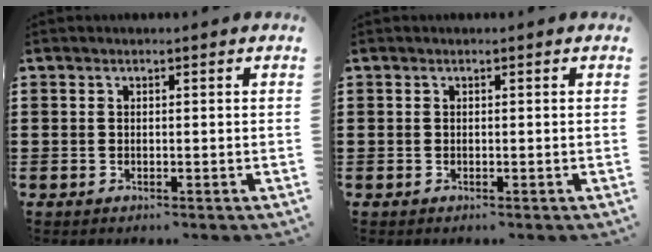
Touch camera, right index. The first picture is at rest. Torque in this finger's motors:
{"motor_torque": [0.00, 0.00, 0.06, 0.00]}